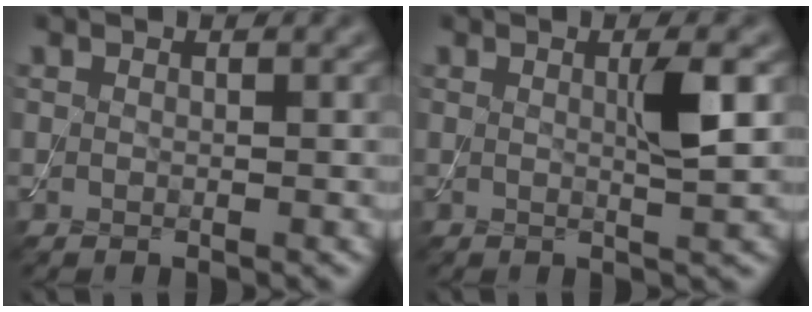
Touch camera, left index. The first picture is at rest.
{"total": 2.8, "force": [0.4, 0.3, 2.7], "torque": [-0.043, 0.000, 0.005]}